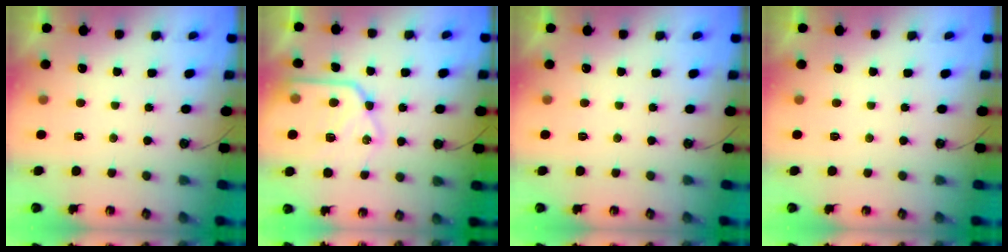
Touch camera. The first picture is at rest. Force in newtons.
{"total": 19.1, "press": 19.1, "slide": 1.6}
{"total": 0.0}
{"total": 0.0}